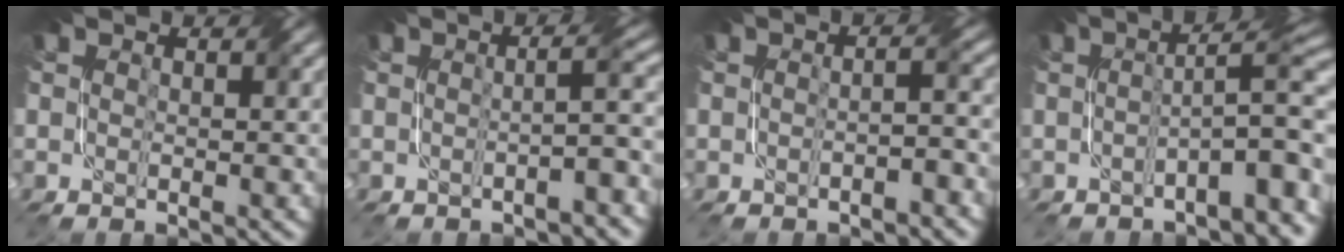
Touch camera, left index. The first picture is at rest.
{"total": 3.6, "force": [-1.3, 0.5, 3.3], "torque": [-0.036, 0.016, -0.032]}
{"total": 2.1, "force": [-1.3, 0.1, 1.6], "torque": [-0.024, 0.009, -0.026]}
{"total": 7.2, "force": [-2.5, 1.5, 6.6], "torque": [-0.078, 0.019, -0.043]}